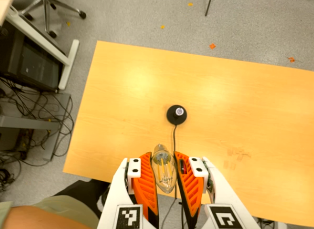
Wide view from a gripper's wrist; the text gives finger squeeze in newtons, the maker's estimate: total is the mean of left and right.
{"total": 21.1, "left": 24.1, "right": 18.2}